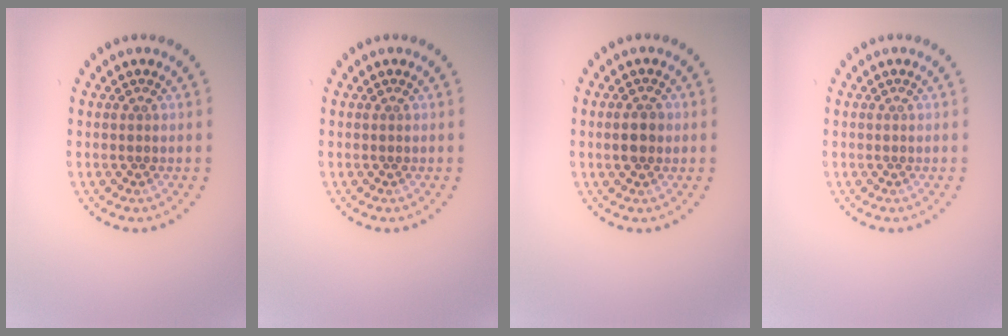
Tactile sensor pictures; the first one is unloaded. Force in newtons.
{"total": 0.0}
{"total": 2.3, "press": 2.3, "slide": 0.0}
{"total": 0.0}